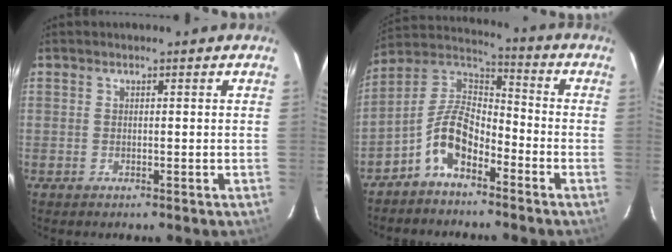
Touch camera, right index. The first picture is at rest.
{"total": 9.9, "force": [-5.5, 4.7, 6.7], "torque": [-0.148, 0.021, -0.111]}